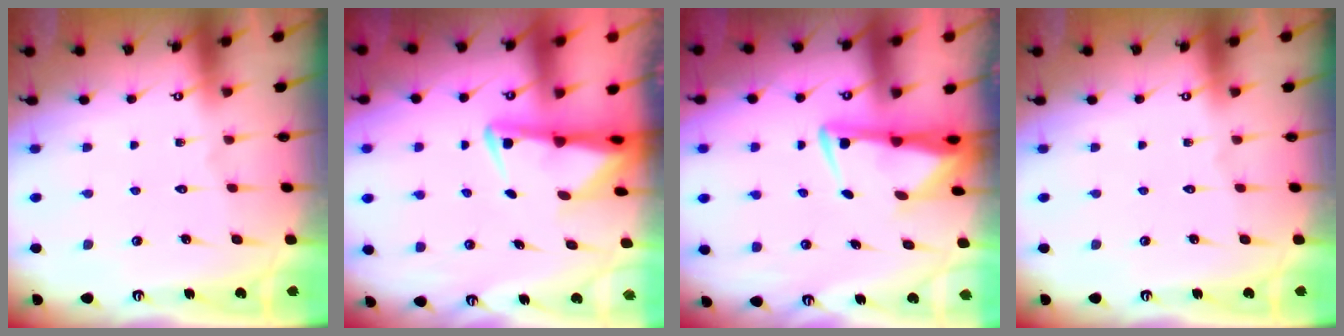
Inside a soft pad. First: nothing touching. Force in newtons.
{"total": 4.0, "press": 4.0, "slide": 0.6}
{"total": 4.6, "press": 4.5, "slide": 0.9}
{"total": 0.0}